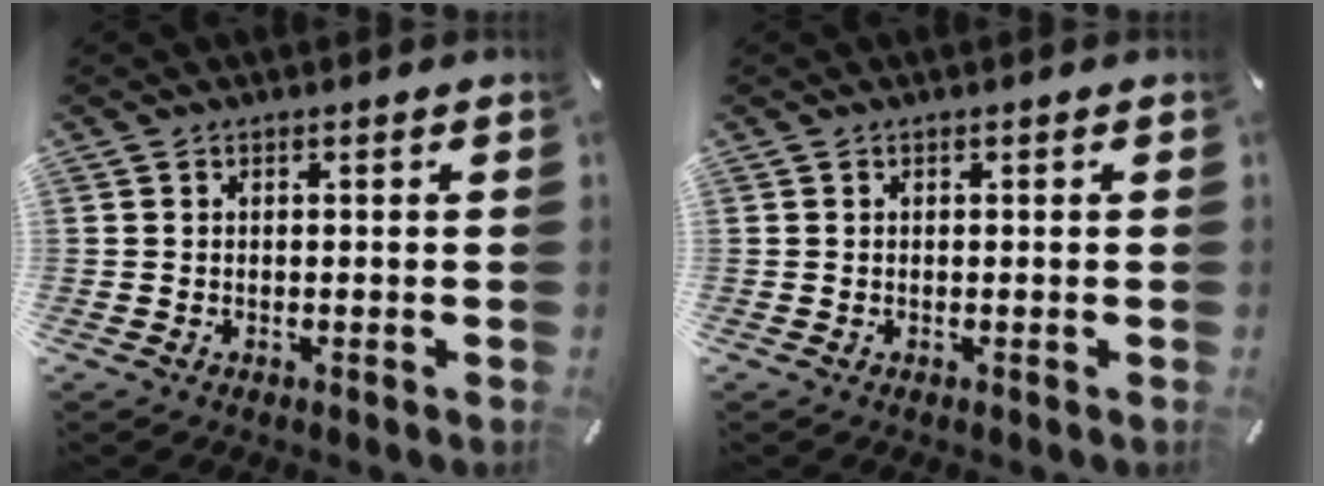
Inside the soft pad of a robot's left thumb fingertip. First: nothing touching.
{"total": 0.0}